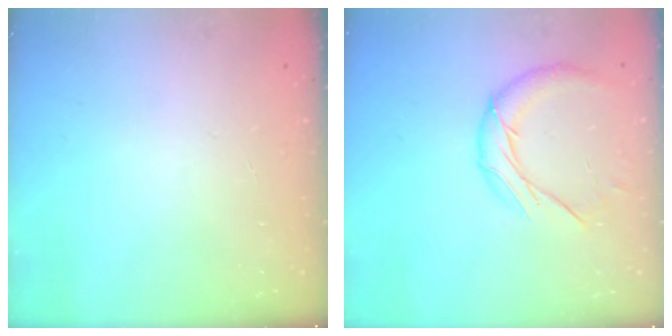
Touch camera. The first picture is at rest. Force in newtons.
{"total": 10.2, "press": 10.2, "slide": 0.5}